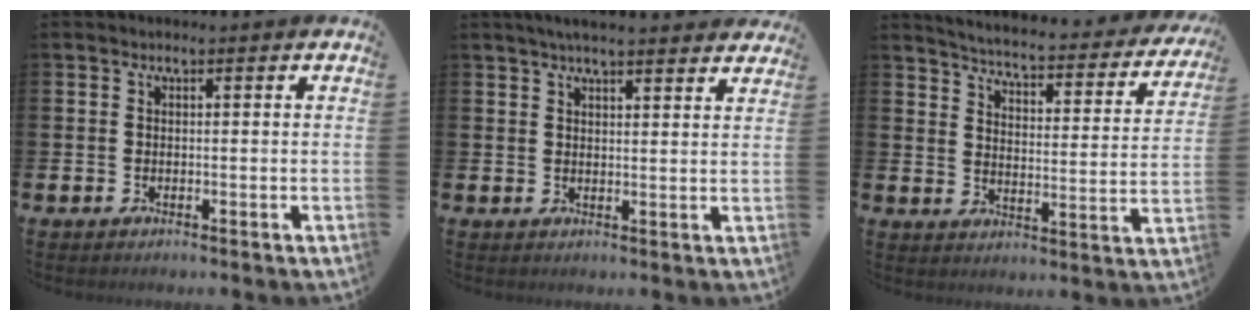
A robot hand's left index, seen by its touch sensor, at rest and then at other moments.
{"total": 4.1, "force": [3.9, 0.2, 1.3], "torque": [-0.031, -0.011, 0.070]}
{"total": 4.2, "force": [4.1, 0.4, 1.0], "torque": [-0.044, -0.038, 0.062]}